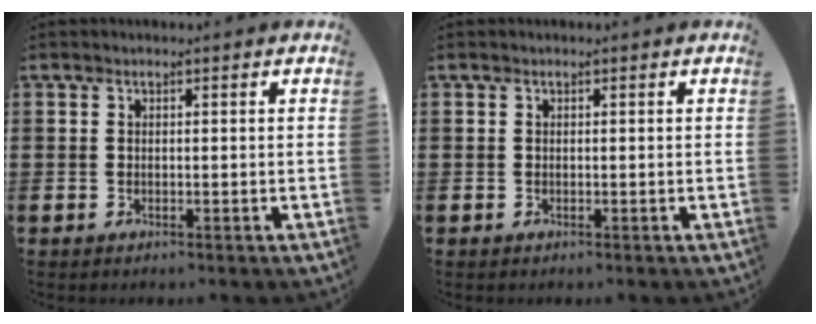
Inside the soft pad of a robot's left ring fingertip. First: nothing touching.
{"total": 0.0}